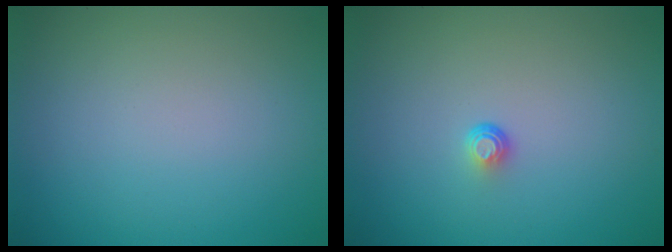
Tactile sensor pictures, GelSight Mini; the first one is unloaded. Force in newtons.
{"total": 0.9, "press": 0.5, "slide": 0.7}